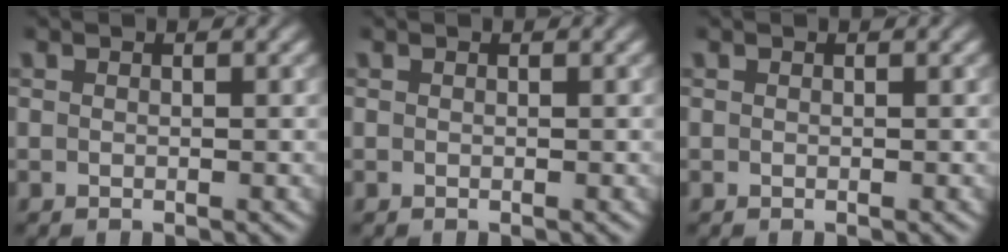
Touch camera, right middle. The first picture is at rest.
{"total": 0.0}
{"total": 0.0}